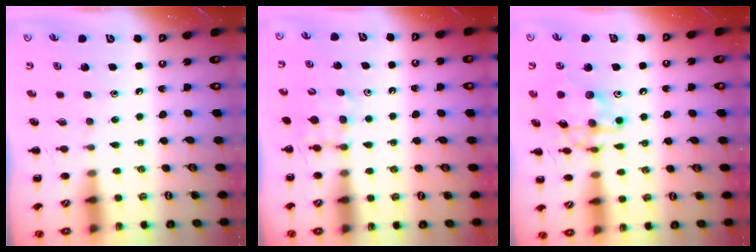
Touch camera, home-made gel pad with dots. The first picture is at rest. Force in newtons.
{"total": 7.2, "press": 7.1, "slide": 1.6}
{"total": 13.7, "press": 13.7, "slide": 1.1}